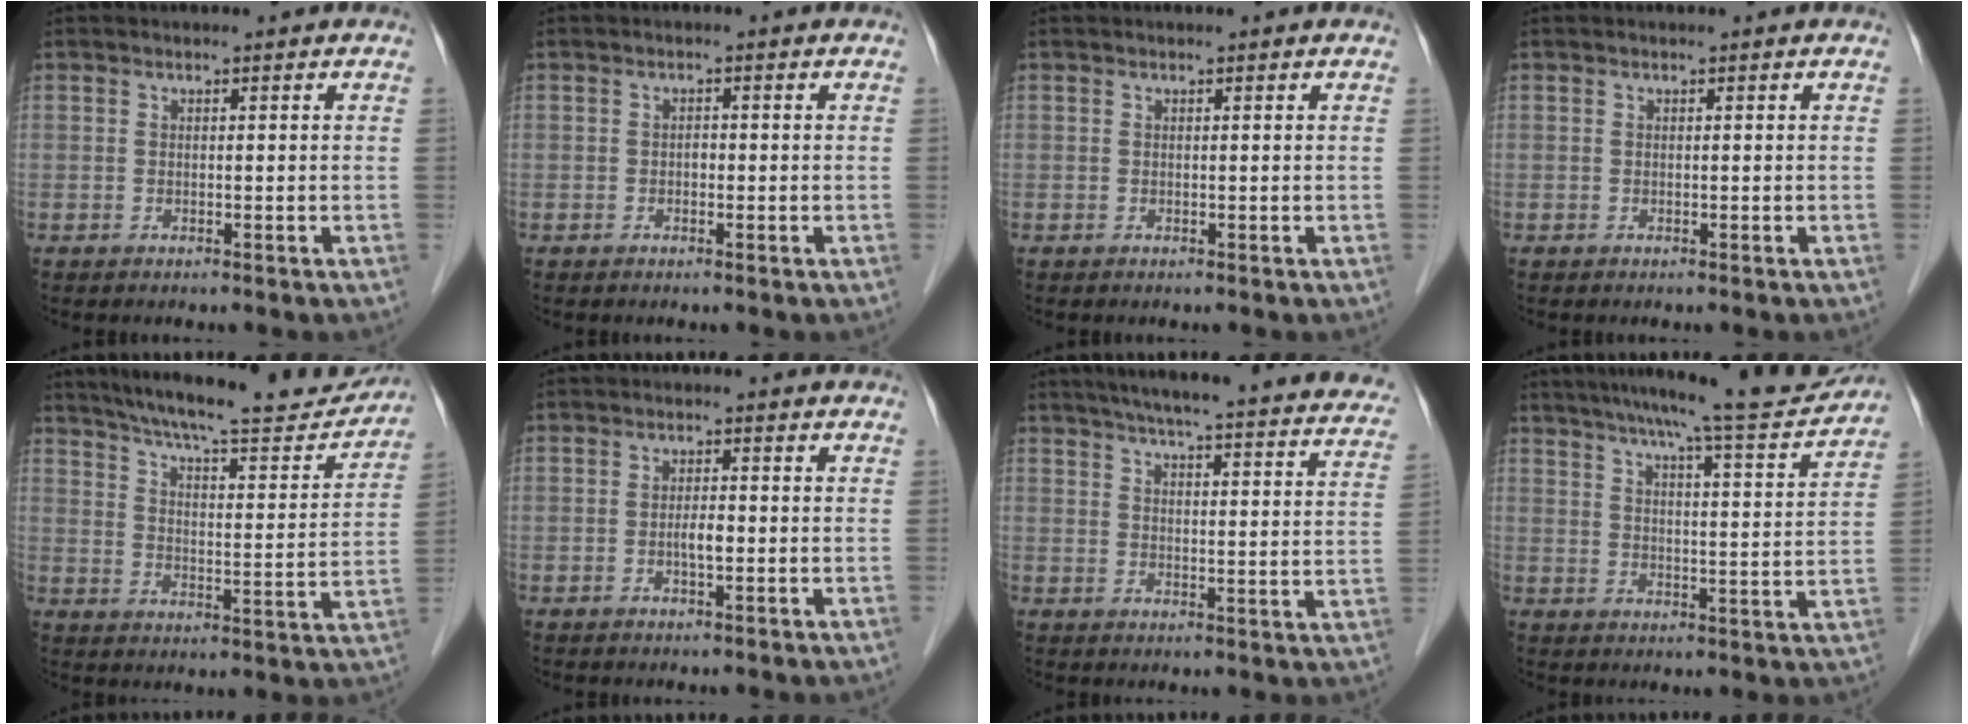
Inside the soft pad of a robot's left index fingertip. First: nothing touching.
{"total": 0.8, "force": [-0.3, 0.5, 0.6], "torque": [-0.007, 0.004, -0.007]}
{"total": 0.0}
{"total": 0.0}
{"total": 19.7, "force": [18.0, 2.3, 7.5], "torque": [-0.118, -0.023, 0.245]}
{"total": 2.0, "force": [-0.5, 0.5, 1.9], "torque": [-0.035, 0.003, -0.010]}
{"total": 30.0, "force": [26.8, 2.7, 13.1], "torque": [-0.190, -0.046, 0.315]}
{"total": 15.8, "force": [14.4, 0.1, 6.5], "torque": [-0.096, -0.018, 0.190]}